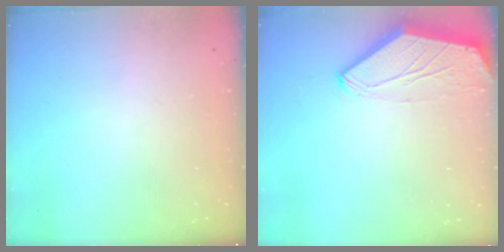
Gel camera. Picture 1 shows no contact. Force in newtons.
{"total": 0.0}